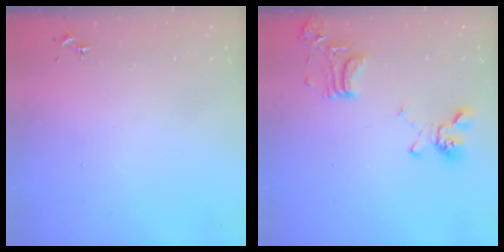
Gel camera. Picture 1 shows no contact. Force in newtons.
{"total": 15.8, "press": 15.7, "slide": 1.4}